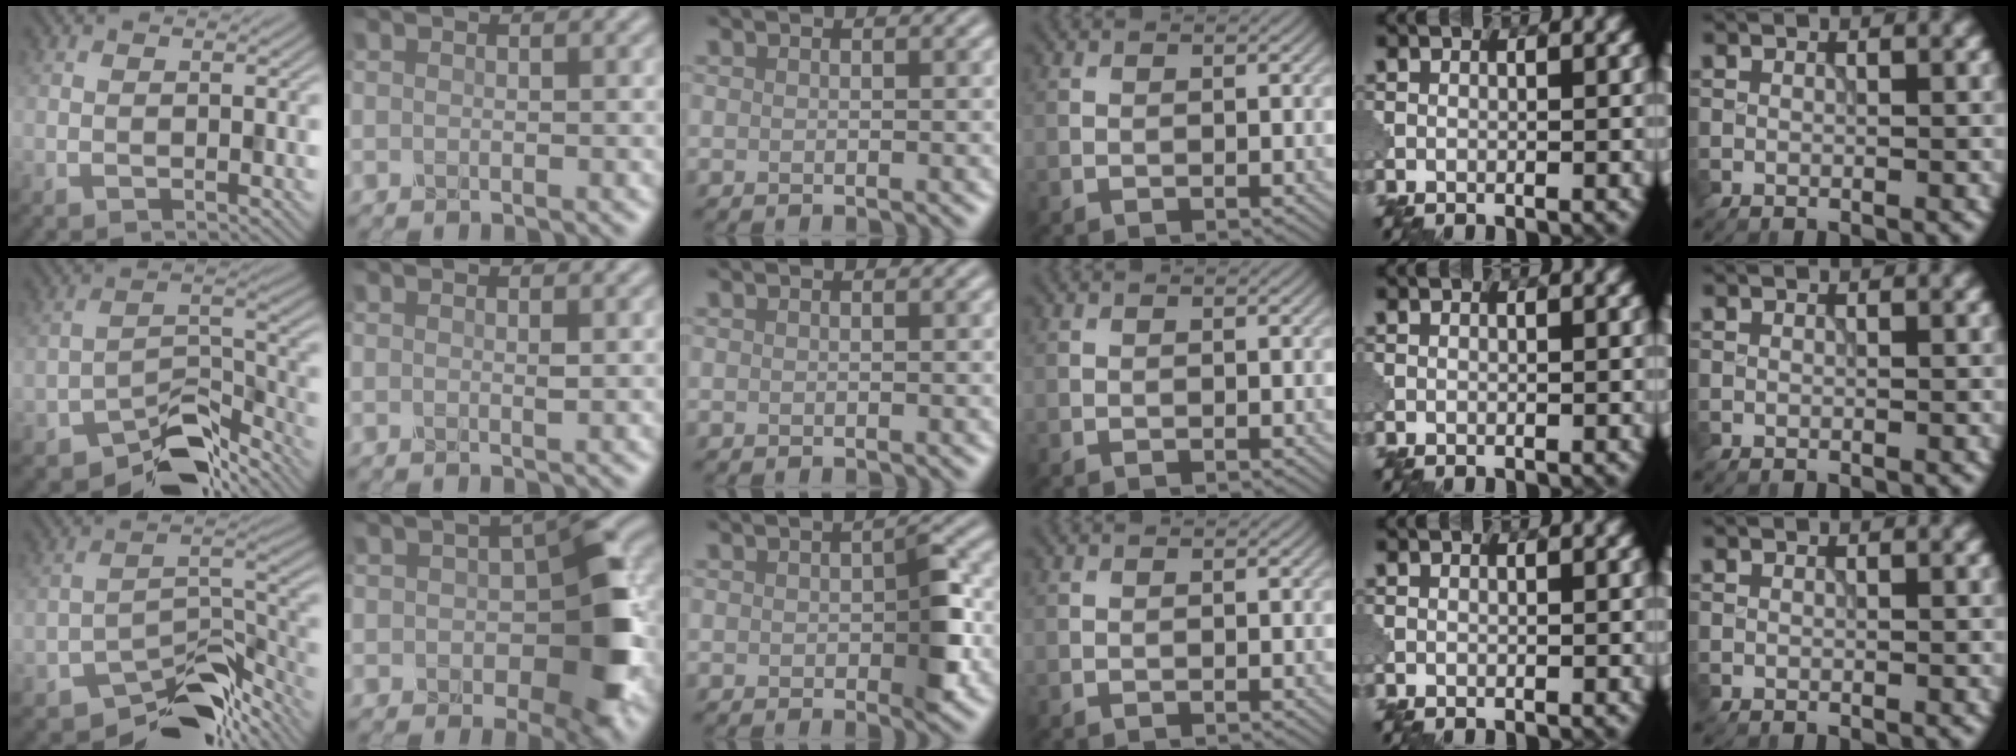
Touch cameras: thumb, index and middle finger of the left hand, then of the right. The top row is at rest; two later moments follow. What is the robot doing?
{"motion": "disassemble", "object": "pitcher"}